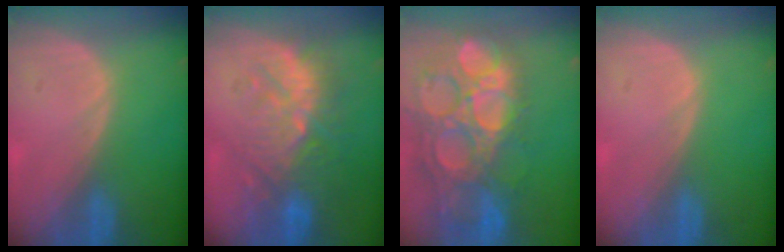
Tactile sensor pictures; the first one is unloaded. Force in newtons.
{"total": 9.8, "press": 9.5, "slide": 2.3}
{"total": 15.7, "press": 13.0, "slide": 8.8}
{"total": 0.0}